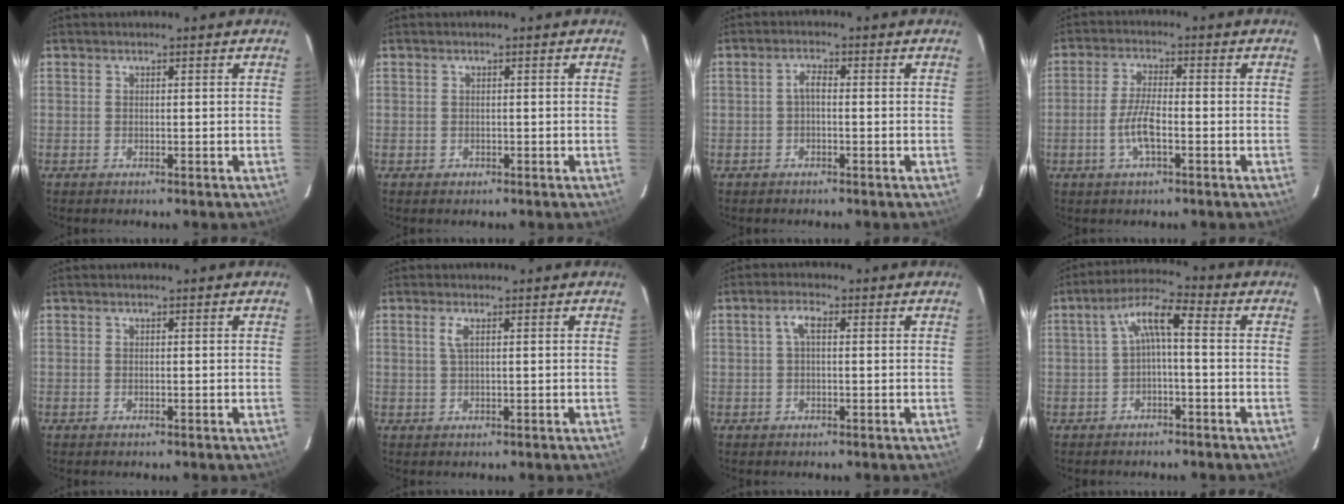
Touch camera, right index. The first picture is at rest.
{"total": 0.8, "force": [-0.4, 0.8, 0.0], "torque": [0.005, 0.000, -0.003]}
{"total": 1.8, "force": [-0.4, 0.7, 1.6], "torque": [-0.034, 0.009, -0.009]}
{"total": 5.8, "force": [-2.1, 1.5, 5.2], "torque": [-0.110, 0.001, -0.043]}
{"total": 0.0}
{"total": 1.7, "force": [0.7, 0.2, 1.6], "torque": [-0.033, 0.001, 0.013]}
{"total": 2.6, "force": [0.4, 1.0, 2.3], "torque": [-0.049, 0.010, 0.007]}
{"total": 6.0, "force": [-0.5, 1.3, 5.8], "torque": [-0.124, 0.021, -0.009]}